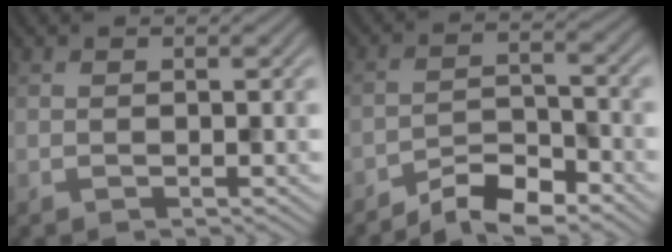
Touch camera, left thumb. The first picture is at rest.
{"total": 5.9, "force": [-4.9, 1.6, 2.9], "torque": [-0.046, 0.001, -0.096]}